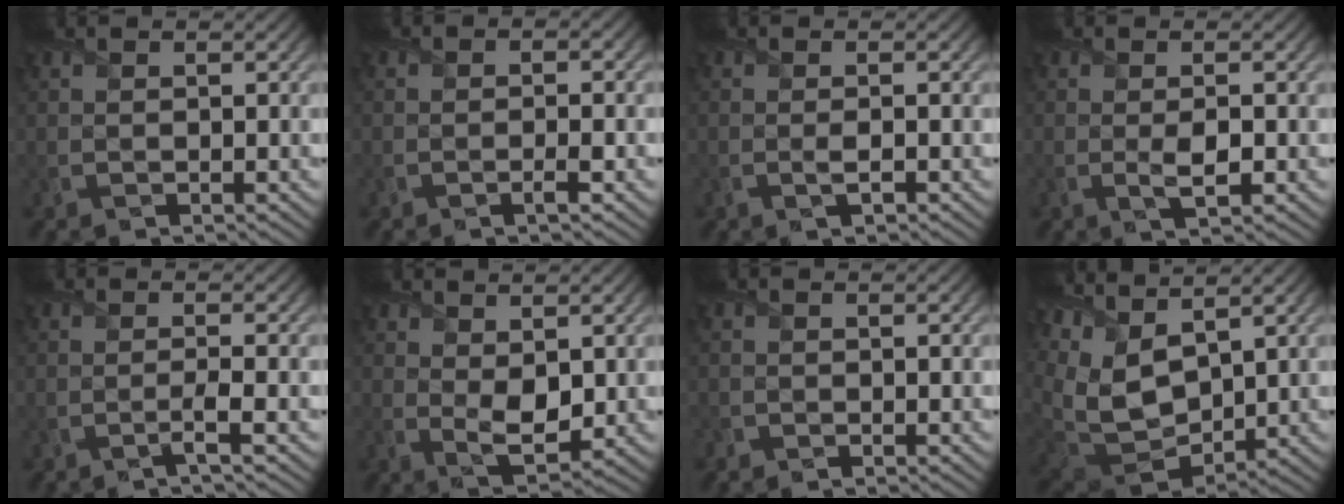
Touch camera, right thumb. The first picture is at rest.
{"total": 1.8, "force": [-0.8, 0.4, 1.6], "torque": [-0.026, 0.002, -0.017]}
{"total": 1.3, "force": [-0.4, 0.4, 1.1], "torque": [-0.025, -0.002, -0.008]}
{"total": 2.4, "force": [-0.3, 0.9, 2.2], "torque": [-0.043, -0.007, -0.002]}
{"total": 1.7, "force": [-0.8, -0.1, 1.5], "torque": [-0.028, 0.007, -0.024]}
{"total": 4.5, "force": [0.9, 2.6, 3.5], "torque": [-0.076, -0.012, 0.026]}
{"total": 0.7, "force": [-0.5, 0.4, 0.0], "torque": [-0.002, -0.004, -0.010]}
{"total": 12.3, "force": [5.4, 6.8, 8.6], "torque": [-0.234, 0.007, 0.125]}